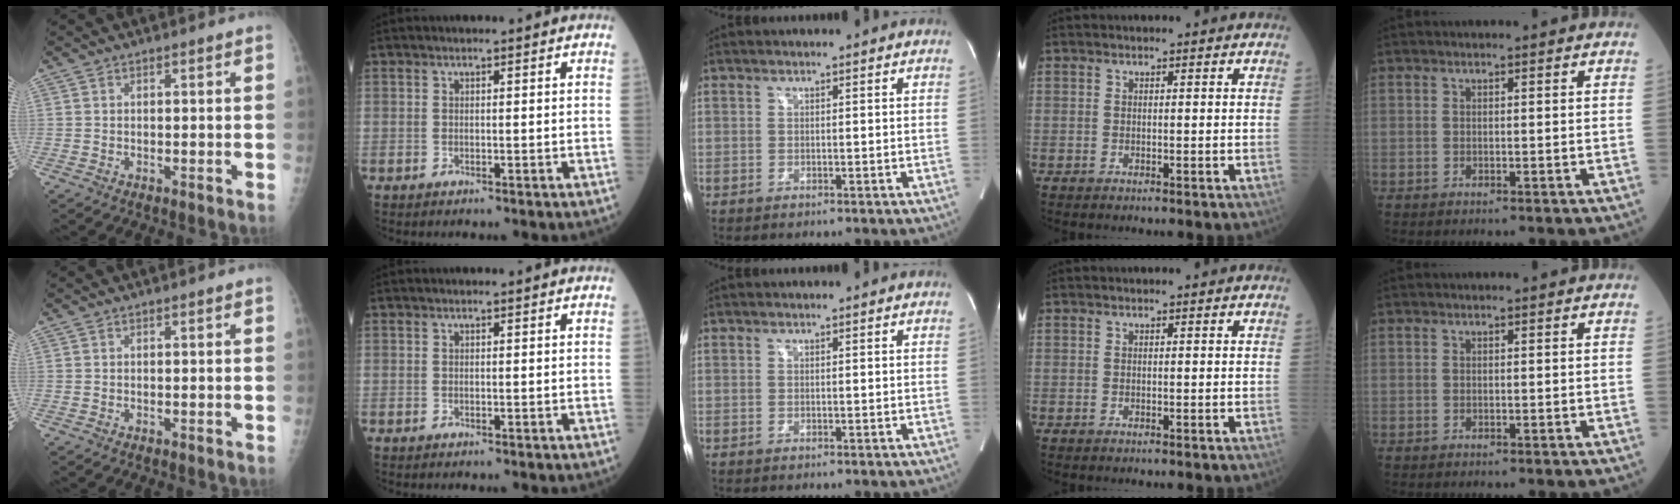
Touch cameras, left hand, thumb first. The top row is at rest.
{}